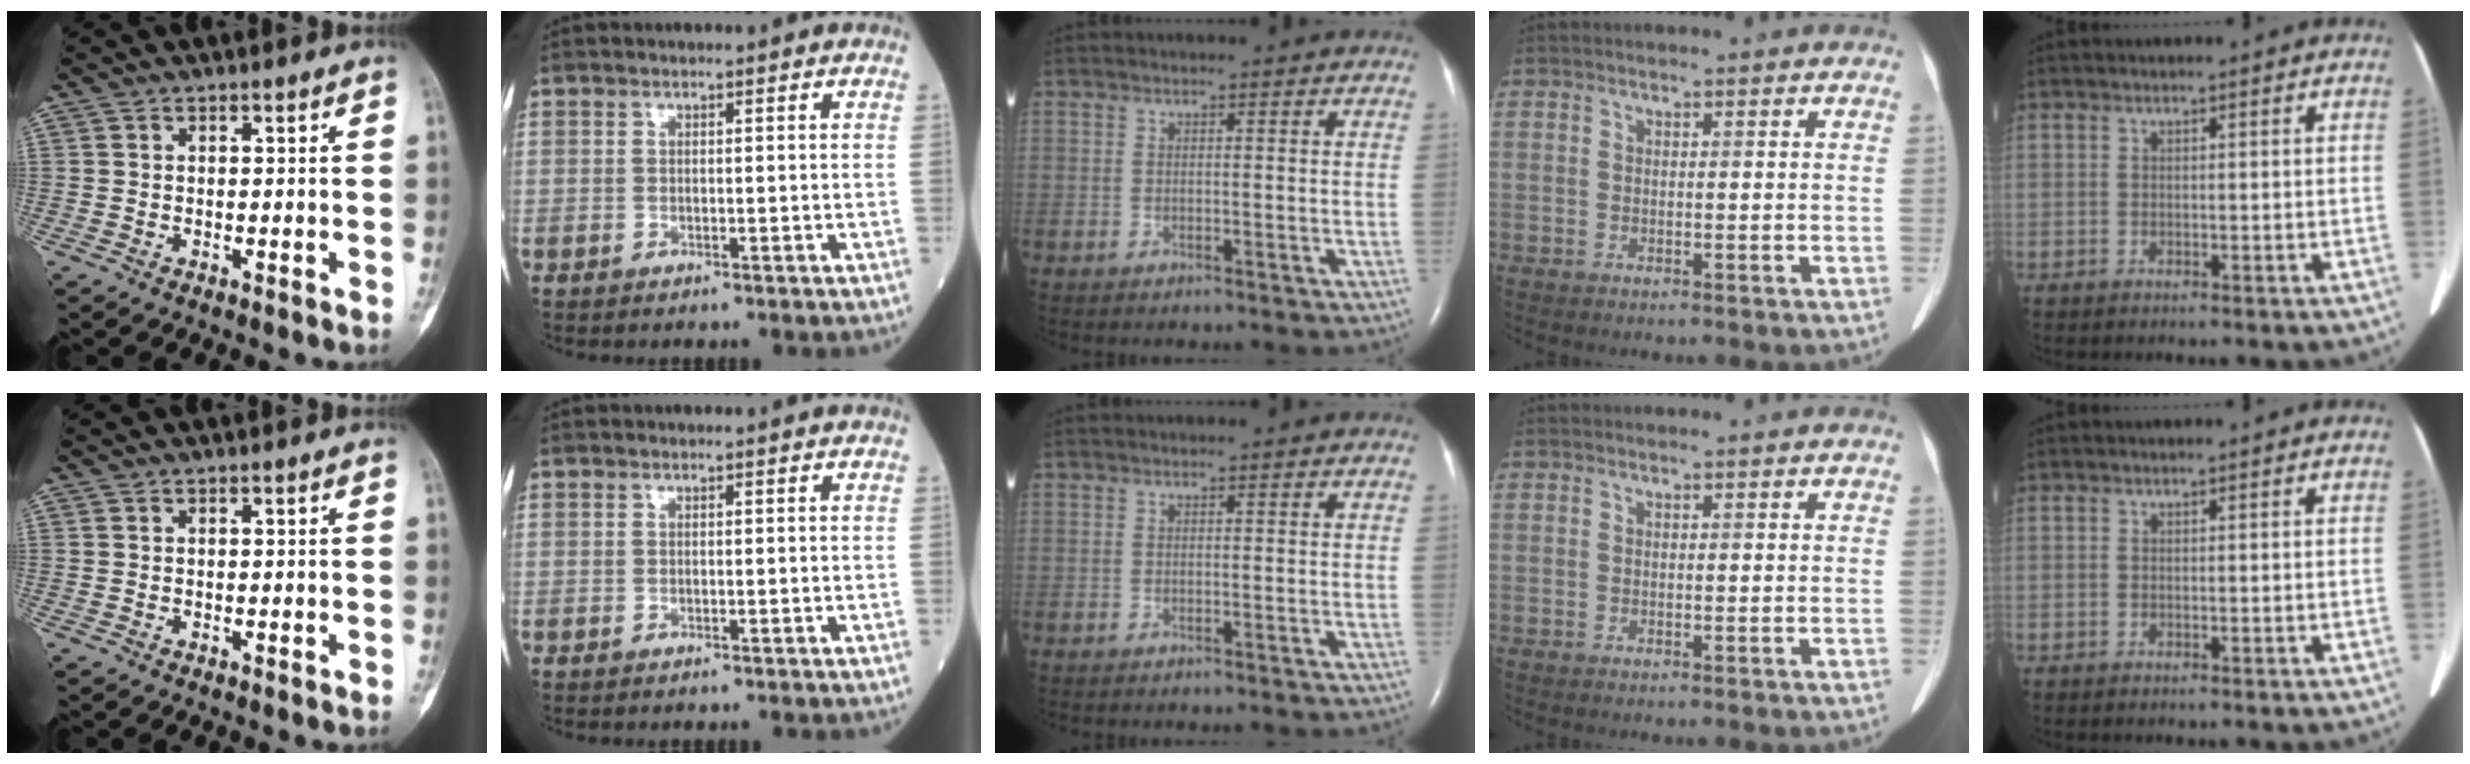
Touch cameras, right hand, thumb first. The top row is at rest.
{}